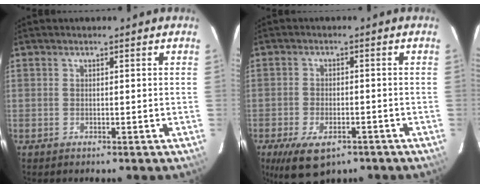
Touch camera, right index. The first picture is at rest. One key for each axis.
{"total": 9.5, "fx": -5.9, "fy": 4.7, "fz": 5.9, "tx": -0.128, "ty": -0.023, "tz": -0.093}